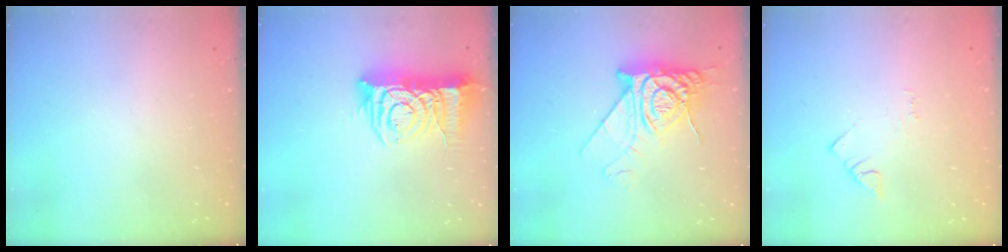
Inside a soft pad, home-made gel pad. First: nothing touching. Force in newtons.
{"total": 11.9, "press": 11.9, "slide": 1.2}
{"total": 14.4, "press": 14.4, "slide": 1.3}
{"total": 1.5, "press": 1.5, "slide": 0.3}